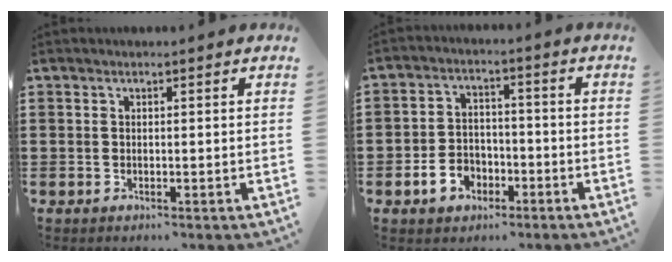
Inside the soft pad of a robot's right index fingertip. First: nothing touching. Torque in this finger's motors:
{"motor_torque": [1.08, 1.06, 0.26, 0.04]}